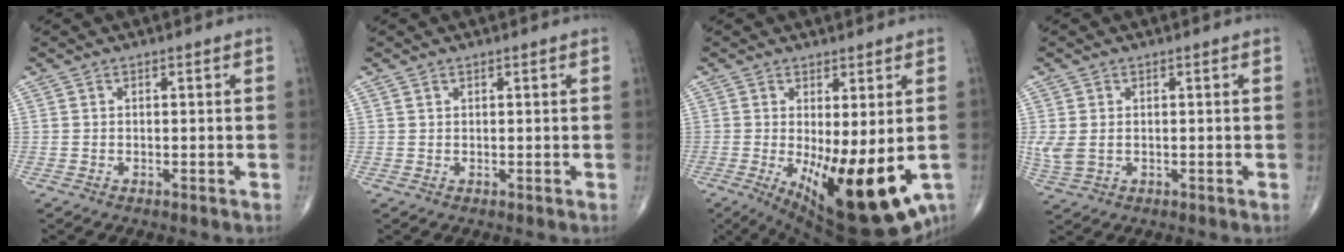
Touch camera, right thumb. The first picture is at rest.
{"total": 0.5, "force": [0.4, 0.3, 0.2], "torque": [-0.003, -0.001, 0.007]}
{"total": 18.2, "force": [-4.2, 6.4, 16.6], "torque": [-0.217, -0.034, -0.038]}
{"total": 4.2, "force": [0.0, 2.9, 3.0], "torque": [-0.082, -0.001, 0.007]}